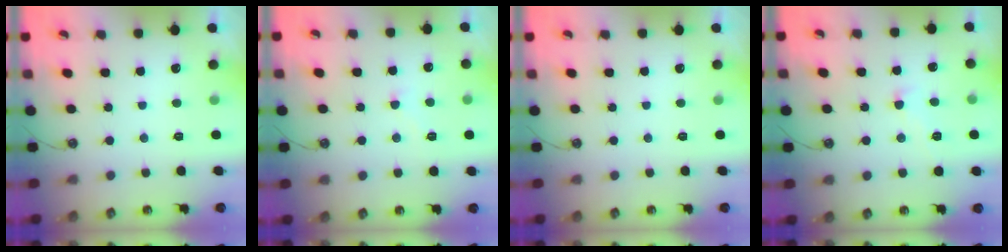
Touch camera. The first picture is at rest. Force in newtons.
{"total": 2.6, "press": 2.6, "slide": 0.5}
{"total": 0.0}
{"total": 1.3, "press": 1.3, "slide": 0.2}